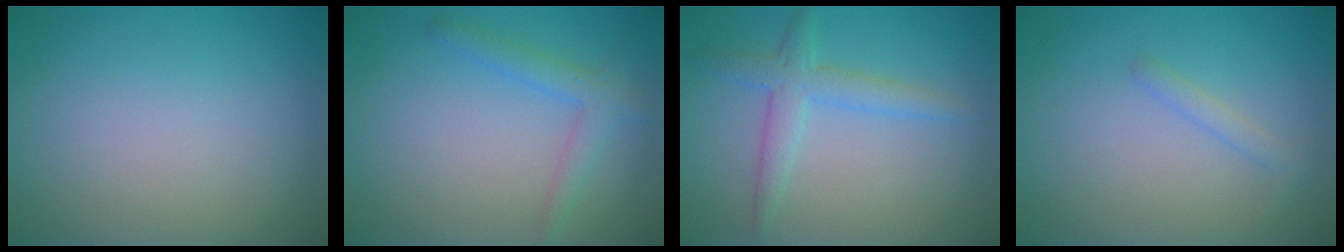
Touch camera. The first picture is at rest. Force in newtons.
{"total": 2.4, "press": 2.4, "slide": 0.1}
{"total": 2.9, "press": 2.9, "slide": 0.1}
{"total": 1.1, "press": 1.1, "slide": 0.0}